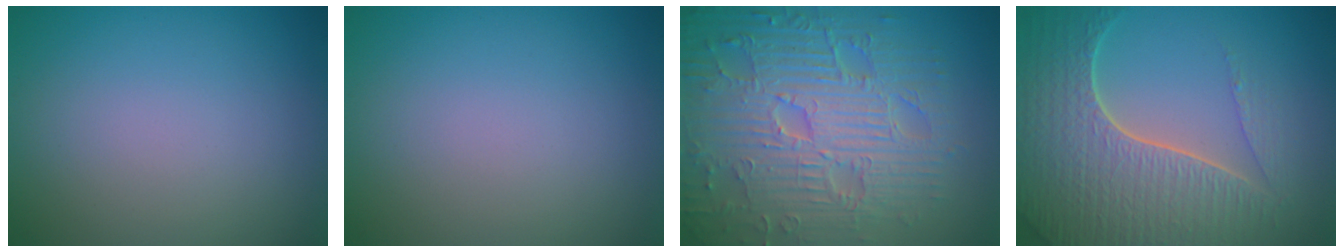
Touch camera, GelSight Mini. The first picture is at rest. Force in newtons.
{"total": 0.0}
{"total": 10.4, "press": 7.0, "slide": 7.6}
{"total": 7.5, "press": 5.6, "slide": 5.0}